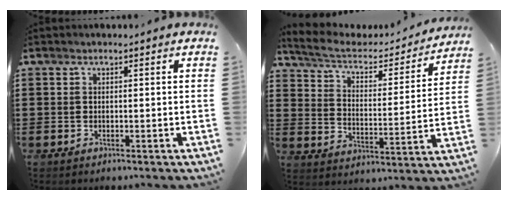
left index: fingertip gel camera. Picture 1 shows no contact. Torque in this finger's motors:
{"motor_torque": [1.07, -1.06, 0.06, 0.04]}